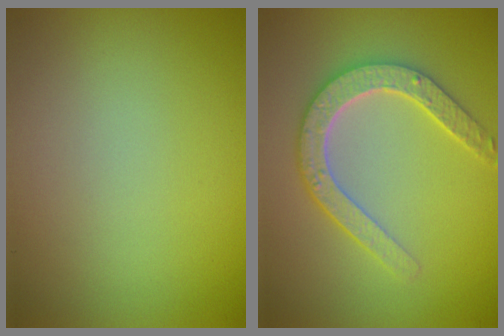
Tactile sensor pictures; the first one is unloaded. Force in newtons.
{"total": 4.6, "press": 3.7, "slide": 2.7}